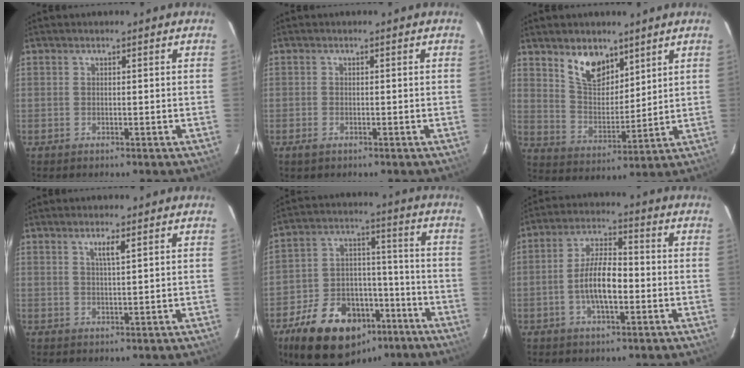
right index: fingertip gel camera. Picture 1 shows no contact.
{"total": 1.4, "force": [-0.9, 0.7, 0.8], "torque": [-0.014, -0.002, -0.018]}
{"total": 9.7, "force": [6.5, 5.2, 4.9], "torque": [-0.083, 0.006, 0.128]}
{"total": 2.3, "force": [1.3, 0.0, 1.9], "torque": [-0.032, 0.001, 0.023]}
{"total": 20.7, "force": [-12.9, 12.4, 10.4], "torque": [-0.215, 0.034, -0.187]}
{"total": 8.6, "force": [-2.0, 3.3, 7.6], "torque": [-0.149, 0.007, -0.034]}